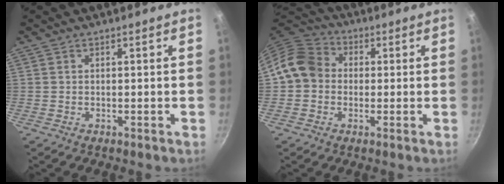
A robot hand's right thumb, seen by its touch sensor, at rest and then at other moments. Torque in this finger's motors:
{"motor_torque": [-0.53, 0.48, -0.12, 0.15, 0.24]}